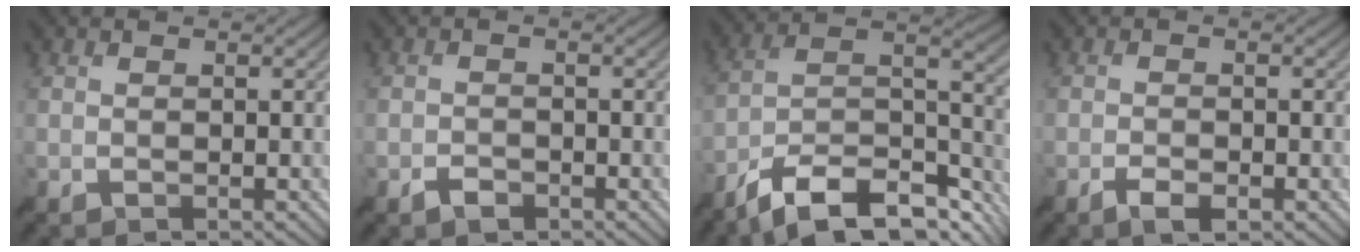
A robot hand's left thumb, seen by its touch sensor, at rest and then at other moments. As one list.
[{"total": 1.6, "force": [-1.3, 0.9, 0.5], "torque": [-0.003, -0.002, -0.026]}, {"total": 15.5, "force": [-11.8, 4.5, 9.0], "torque": [-0.174, -0.007, -0.200]}, {"total": 2.3, "force": [-1.5, 0.6, 1.6], "torque": [-0.025, -0.001, -0.029]}]